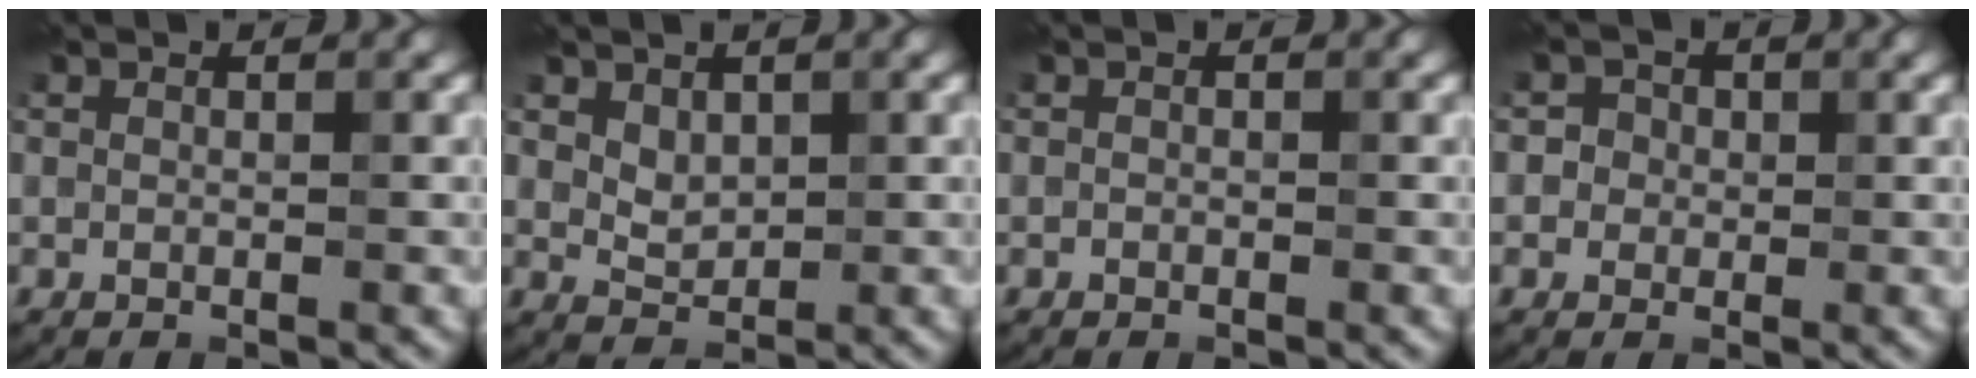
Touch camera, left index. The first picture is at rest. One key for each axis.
{"total": 1.8, "fx": 0.9, "fy": 1.3, "fz": 0.9, "tx": -0.022, "ty": -0.002, "tz": 0.019}
{"total": 0.0}
{"total": 2.3, "fx": 0.3, "fy": 2.2, "fz": 0.6, "tx": 0.014, "ty": 0.008, "tz": -0.017}